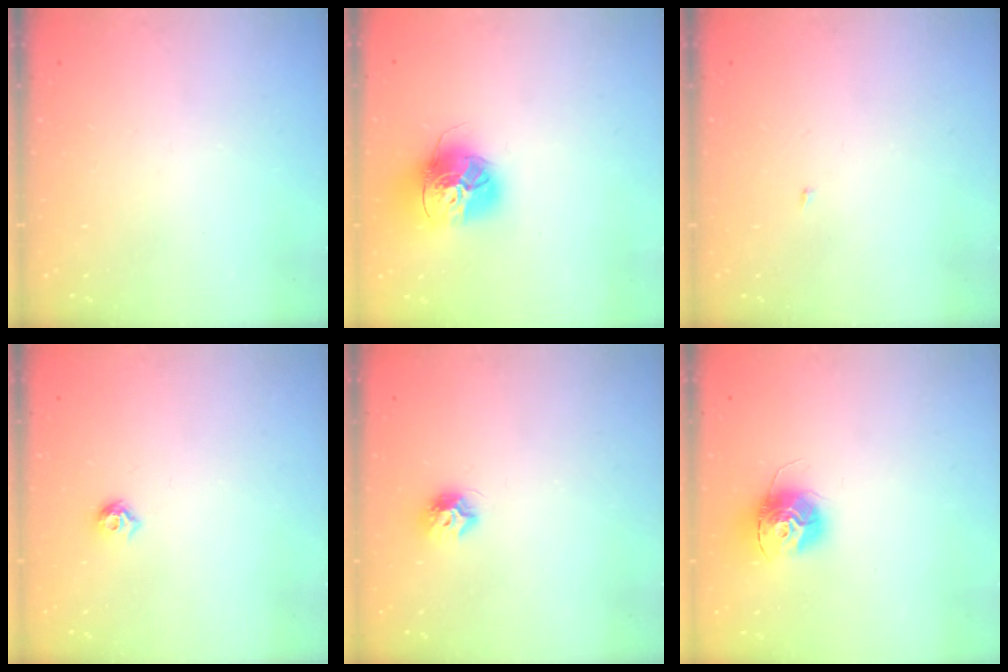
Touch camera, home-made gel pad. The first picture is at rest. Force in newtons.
{"total": 16.8, "press": 16.7, "slide": 1.5}
{"total": 1.8, "press": 1.8, "slide": 0.2}
{"total": 5.1, "press": 5.0, "slide": 0.9}
{"total": 7.4, "press": 7.4, "slide": 0.2}
{"total": 13.6, "press": 13.5, "slide": 1.3}